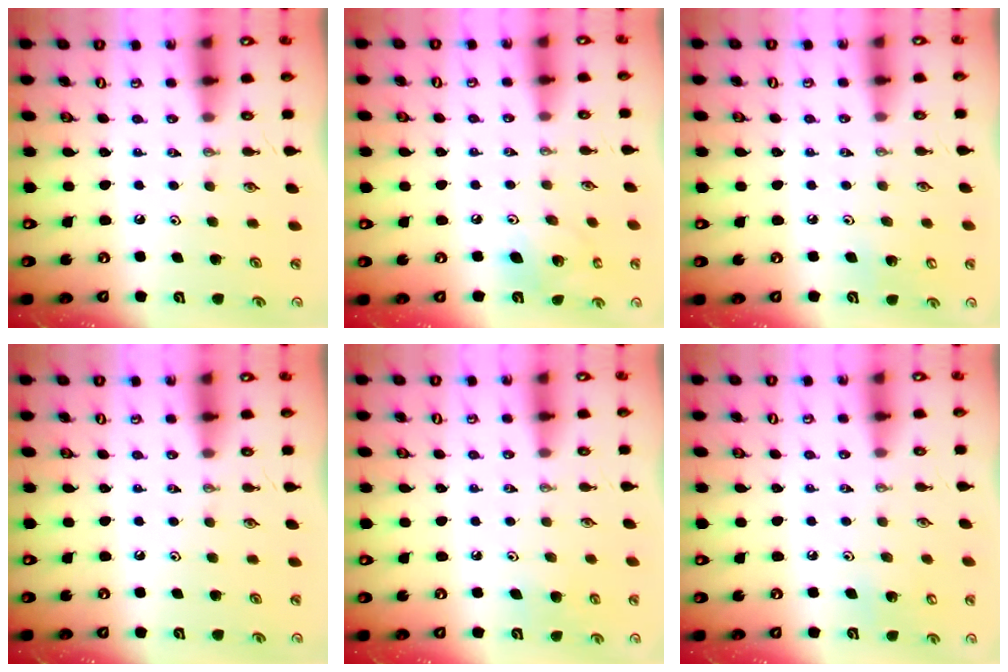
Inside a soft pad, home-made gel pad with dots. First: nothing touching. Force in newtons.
{"total": 9.5, "press": 9.5, "slide": 0.7}
{"total": 4.7, "press": 4.6, "slide": 0.9}
{"total": 0.0}
{"total": 4.4, "press": 4.4, "slide": 0.4}
{"total": 5.3, "press": 5.3, "slide": 0.3}